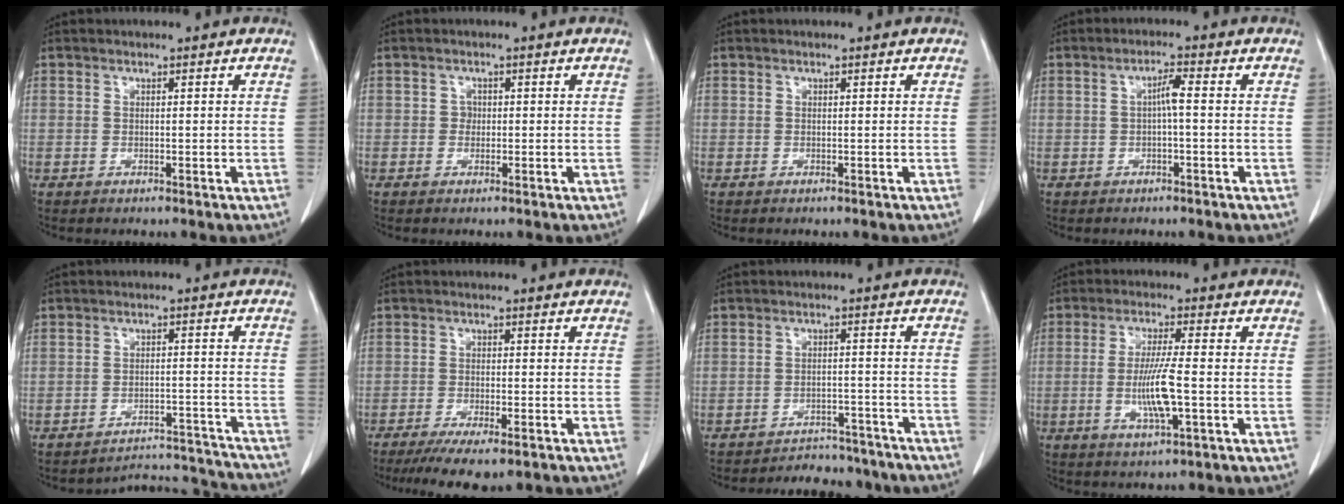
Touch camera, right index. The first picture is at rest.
{"total": 1.2, "force": [0.0, 1.1, 0.5], "torque": [-0.004, 0.004, -0.001]}
{"total": 0.0}
{"total": 2.5, "force": [-0.1, 0.2, 2.5], "torque": [-0.044, 0.006, -0.001]}
{"total": 7.6, "force": [-7.4, 0.9, -1.5], "torque": [0.026, 0.028, -0.104]}
{"total": 9.4, "force": [-7.2, 2.0, 5.8], "torque": [-0.080, -0.015, -0.107]}
{"total": 10.9, "force": [-10.2, 3.4, 1.6], "torque": [-0.017, 0.011, -0.123]}
{"total": 7.6, "force": [-1.4, 0.5, 7.4], "torque": [-0.147, -0.008, -0.025]}